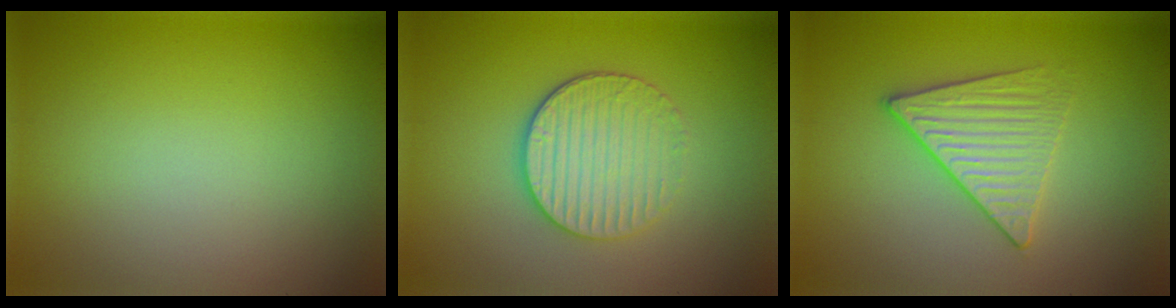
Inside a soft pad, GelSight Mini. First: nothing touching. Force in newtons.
{"total": 4.0, "press": 3.4, "slide": 2.0}
{"total": 3.4, "press": 3.2, "slide": 1.1}